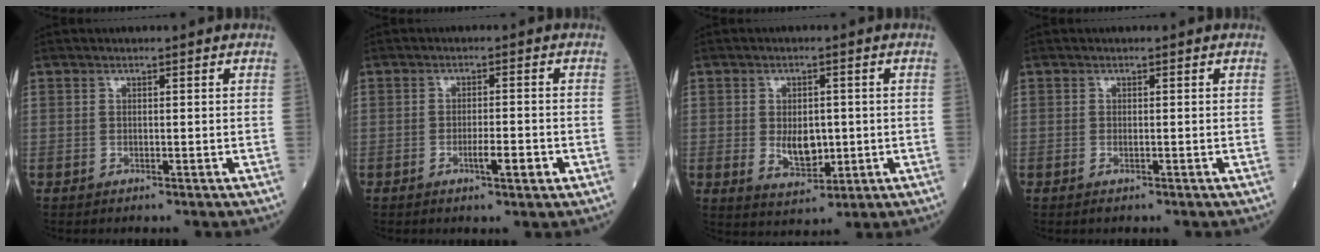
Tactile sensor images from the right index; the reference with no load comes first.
{"total": 3.7, "force": [-1.4, 0.4, 3.4], "torque": [-0.054, -0.001, -0.020]}
{"total": 5.6, "force": [-0.4, 3.0, 4.7], "torque": [-0.078, -0.007, 0.003]}
{"total": 0.7, "force": [-0.3, 0.1, 0.6], "torque": [-0.014, -0.002, -0.004]}